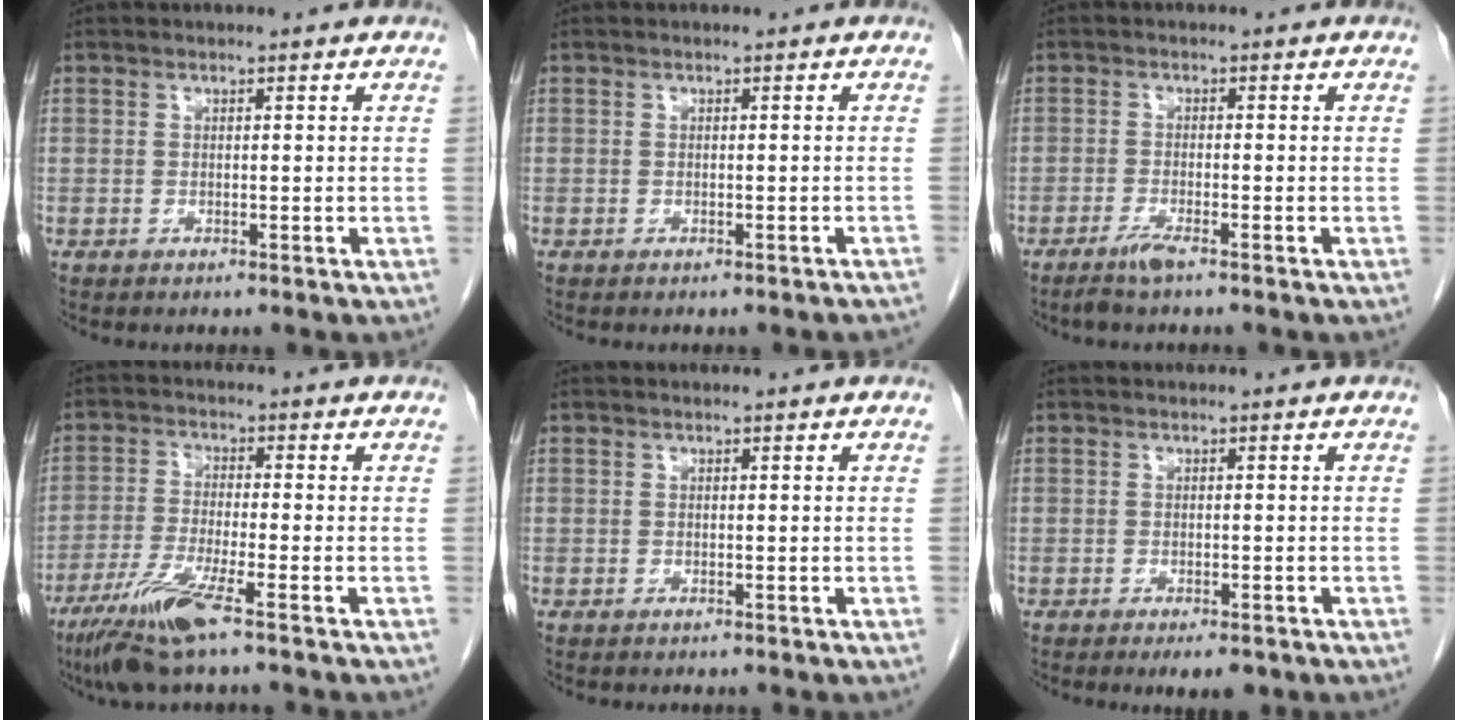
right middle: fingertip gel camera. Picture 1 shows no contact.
{"total": 2.9, "force": [-2.7, 0.1, 0.9], "torque": [-0.011, -0.010, -0.031]}
{"total": 2.4, "force": [-1.9, -0.1, 1.6], "torque": [-0.038, -0.004, -0.039]}
{"total": 8.4, "force": [-5.2, -0.1, 6.6], "torque": [-0.134, -0.027, -0.101]}
{"total": 0.0}
{"total": 3.1, "force": [-2.0, 1.1, 2.0], "torque": [-0.022, -0.003, -0.022]}